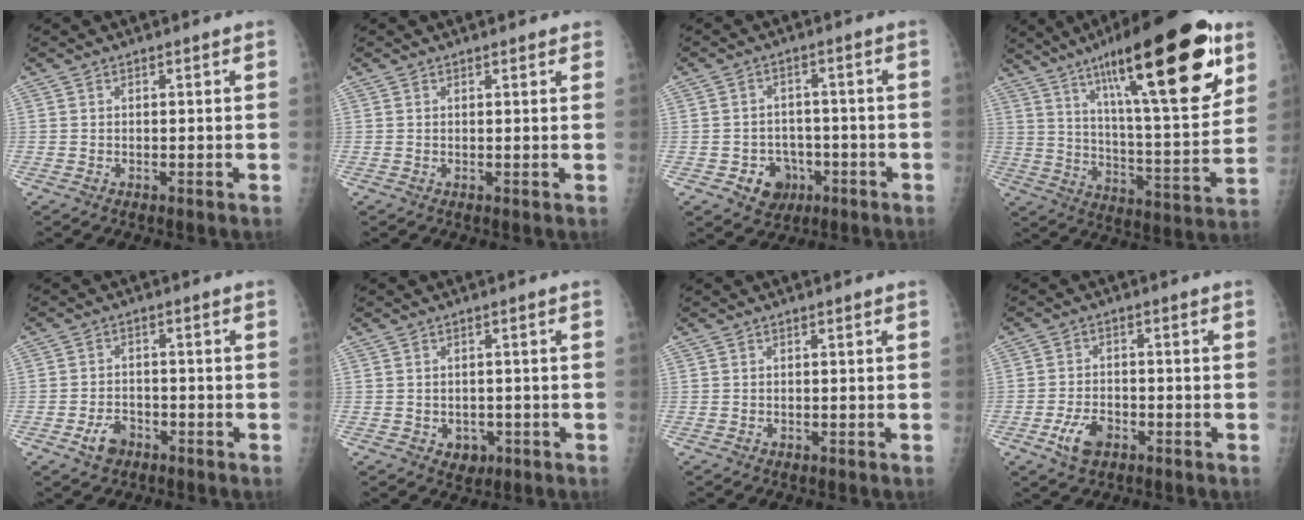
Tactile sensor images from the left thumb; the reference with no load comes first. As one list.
[{"total": 1.4, "force": [1.1, 0.5, 0.6], "torque": [0.001, -0.002, 0.010]}, {"total": 6.9, "force": [-2.8, 5.8, 2.4], "torque": [-0.008, 0.020, -0.033]}, {"total": 29.9, "force": [15.8, 7.5, 24.2], "torque": [-0.354, -0.042, 0.250]}, {"total": 4.6, "force": [-2.6, 3.1, 2.2], "torque": [-0.031, 0.018, -0.042]}, {"total": 3.4, "force": [-1.2, 2.8, 1.6], "torque": [-0.004, 0.003, -0.007]}, {"total": 0.0}, {"total": 5.9, "force": [-2.9, 3.6, 3.7], "torque": [-0.066, 0.014, -0.050]}]